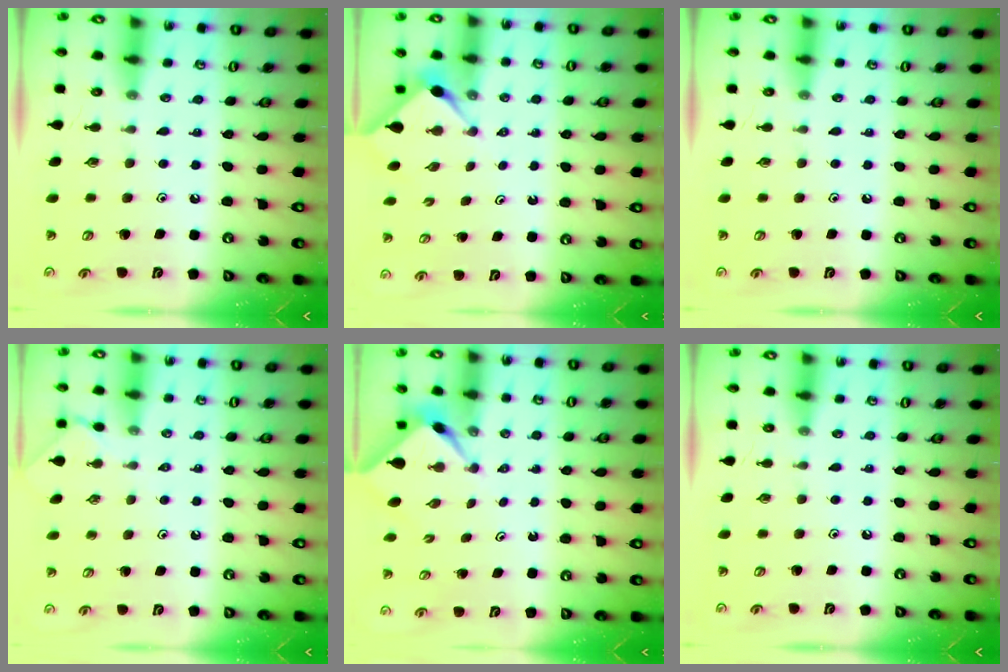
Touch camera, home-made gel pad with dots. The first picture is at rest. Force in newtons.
{"total": 3.0, "press": 3.0, "slide": 0.3}
{"total": 0.0}
{"total": 1.9, "press": 1.9, "slide": 0.4}
{"total": 2.2, "press": 2.2, "slide": 0.2}
{"total": 0.0}